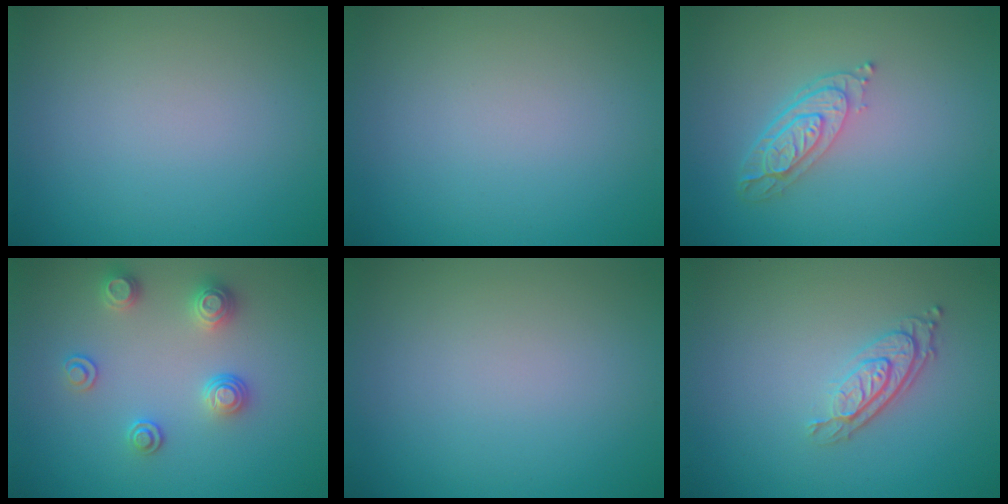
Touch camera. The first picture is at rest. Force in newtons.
{"total": 0.0}
{"total": 3.6, "press": 2.7, "slide": 2.4}
{"total": 2.6, "press": 2.6, "slide": 0.4}
{"total": 0.0}
{"total": 3.0, "press": 2.2, "slide": 2.0}